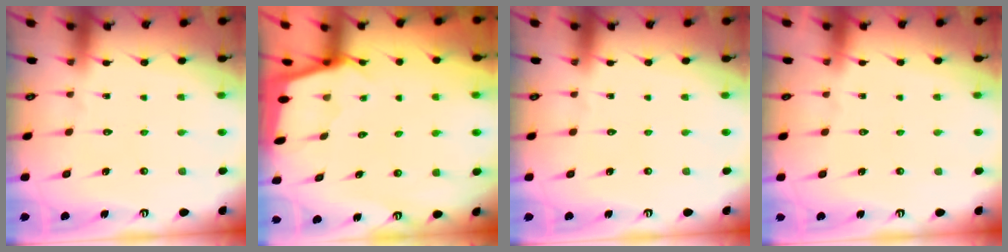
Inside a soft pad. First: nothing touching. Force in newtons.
{"total": 1.6, "press": 1.6, "slide": 0.3}
{"total": 0.0}
{"total": 0.6, "press": 0.5, "slide": 0.2}